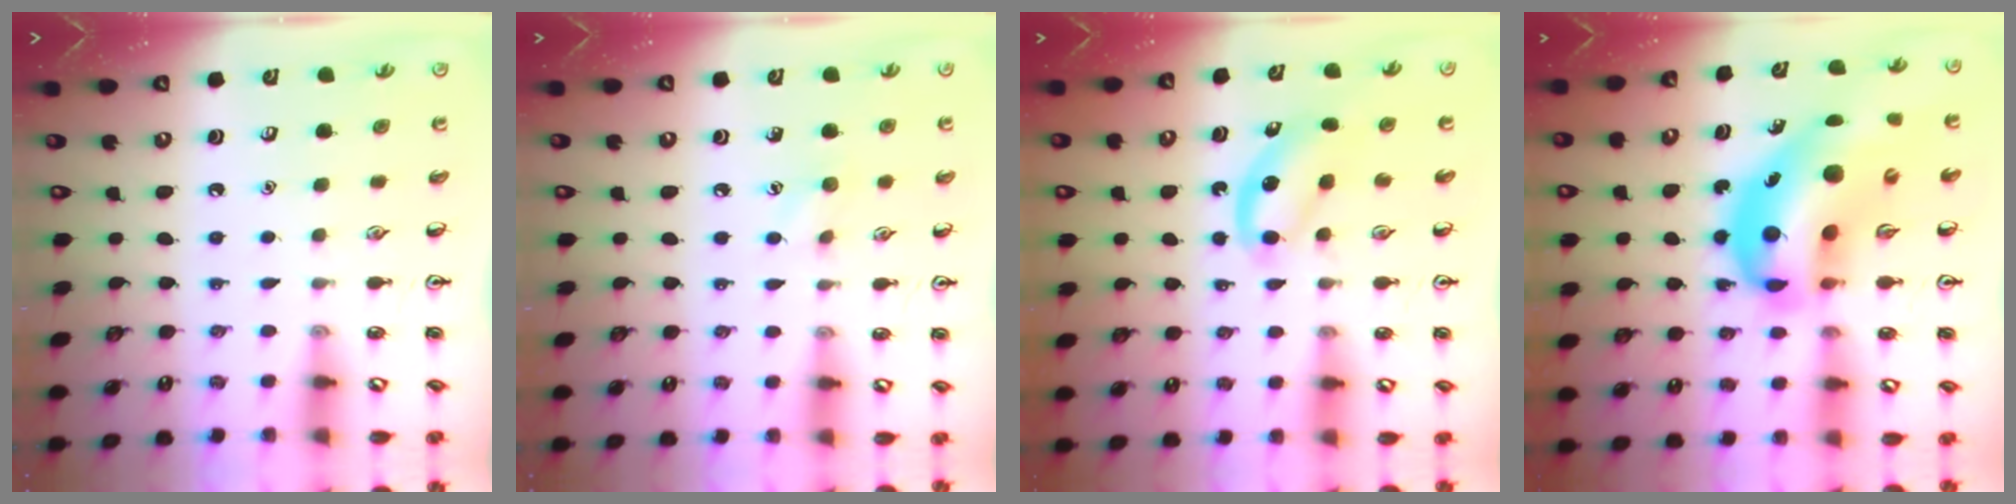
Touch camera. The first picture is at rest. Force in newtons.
{"total": 5.6, "press": 5.3, "slide": 1.6}
{"total": 4.1, "press": 4.1, "slide": 0.7}
{"total": 20.8, "press": 20.0, "slide": 5.8}